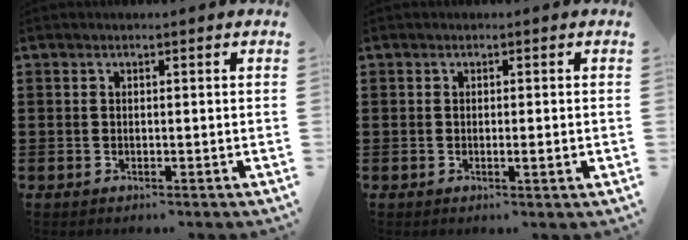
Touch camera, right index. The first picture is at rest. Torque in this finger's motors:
{"motor_torque": [0.79, 0.01, 0.06, 0.02]}